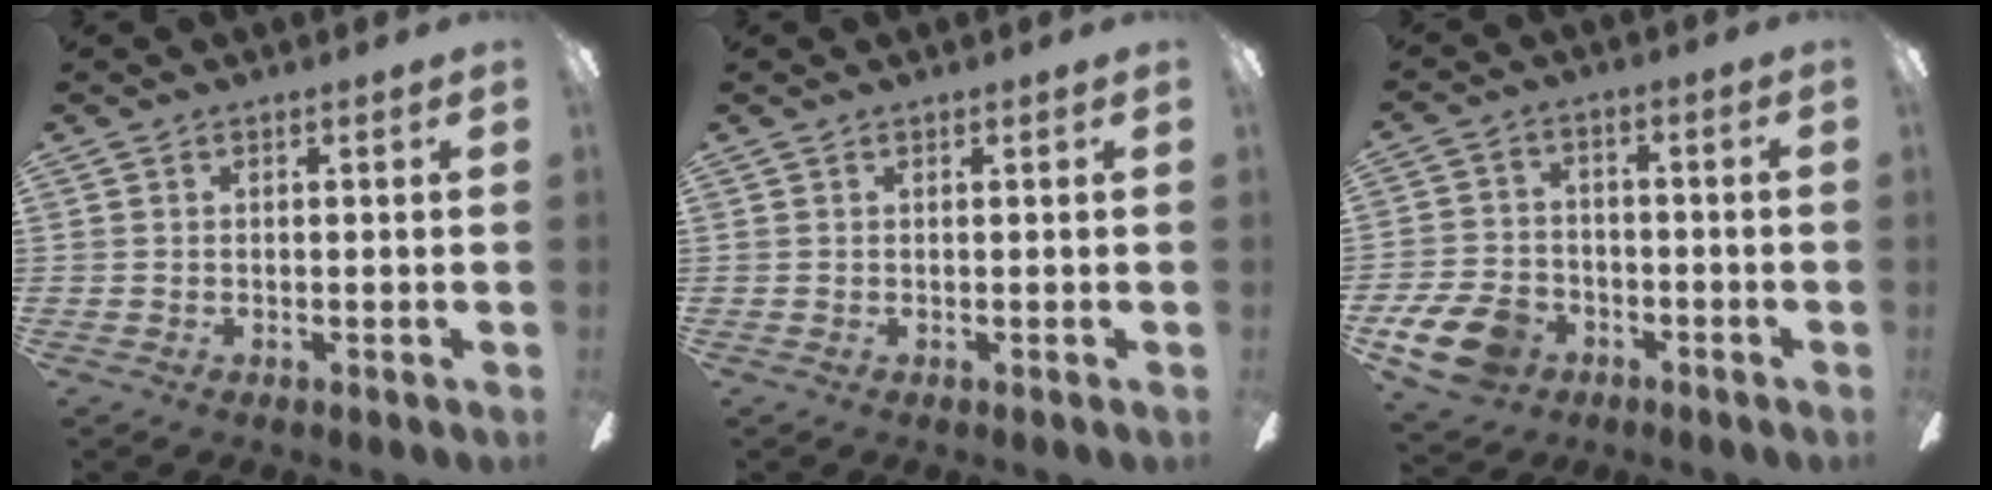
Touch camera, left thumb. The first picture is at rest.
{"total": 0.0}
{"total": 11.2, "force": [-6.2, 7.3, 5.7], "torque": [-0.129, 0.039, -0.113]}